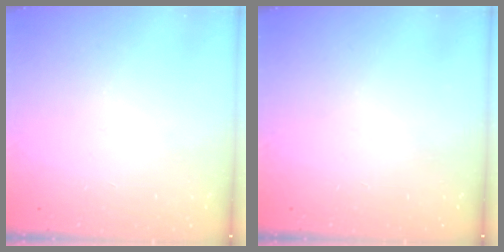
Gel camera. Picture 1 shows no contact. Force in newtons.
{"total": 0.0}